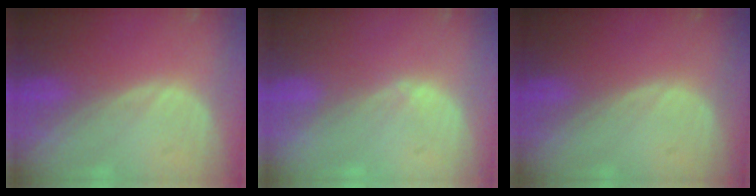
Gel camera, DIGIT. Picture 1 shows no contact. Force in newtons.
{"total": 0.7, "press": 0.7, "slide": 0.3}
{"total": 0.0}